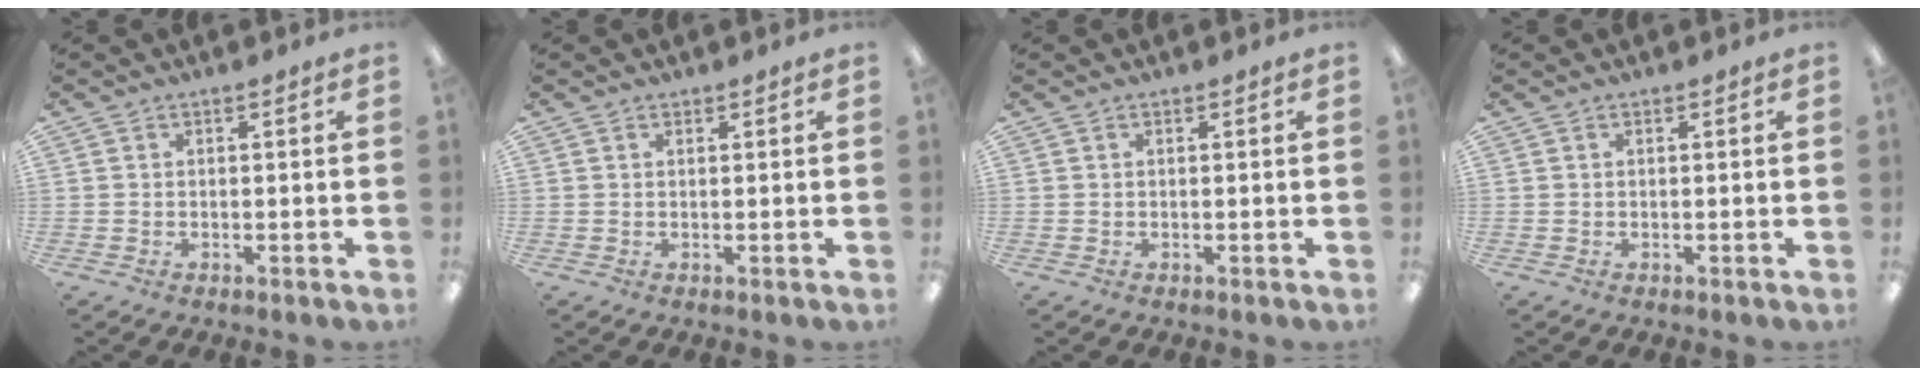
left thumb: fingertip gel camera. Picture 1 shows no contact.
{"total": 0.5, "force": [0.5, 0.2, 0.2], "torque": [-0.004, 0.001, 0.009]}
{"total": 0.0}
{"total": 0.0}